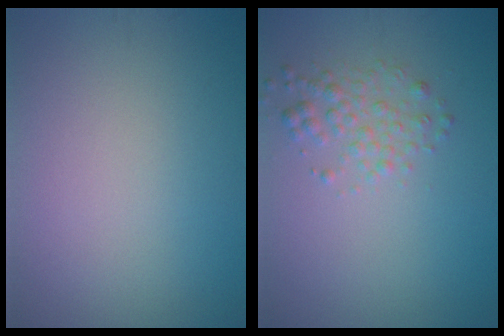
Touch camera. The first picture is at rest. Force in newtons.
{"total": 2.0, "press": 2.0, "slide": 0.1}